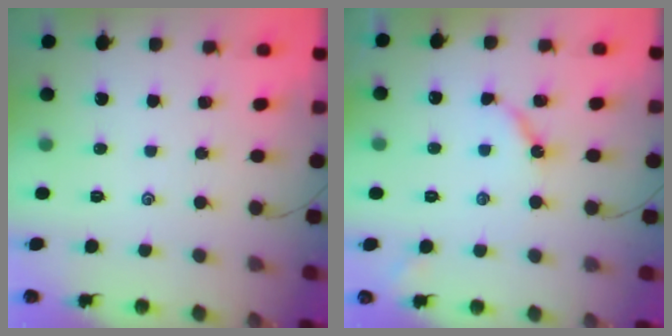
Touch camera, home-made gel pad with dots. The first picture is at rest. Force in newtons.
{"total": 6.8, "press": 6.7, "slide": 0.6}